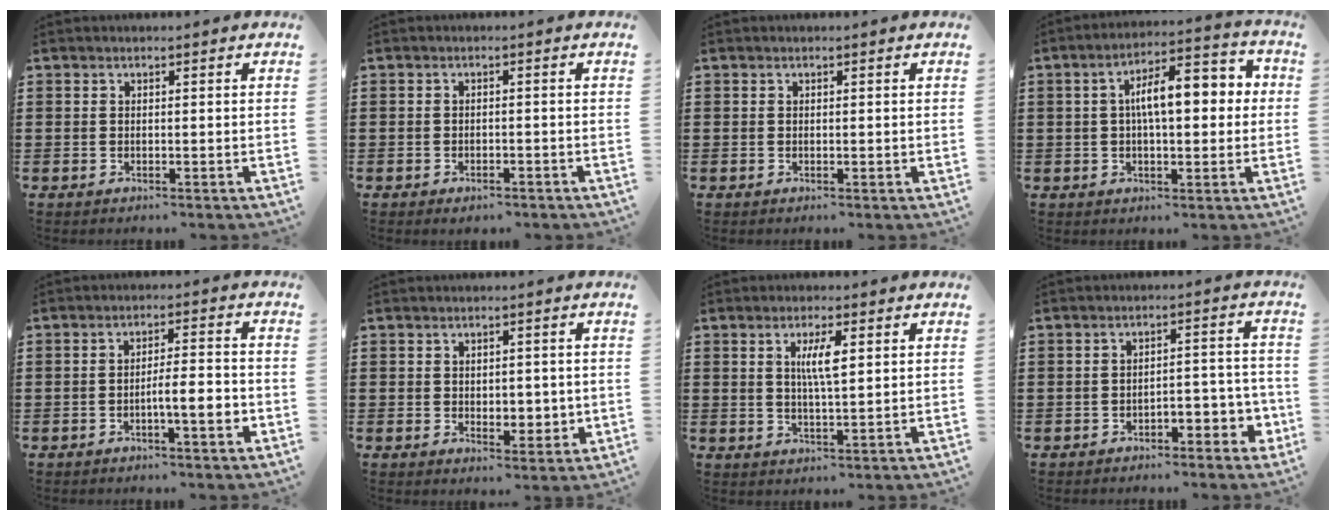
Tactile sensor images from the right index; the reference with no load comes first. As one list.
[{"total": 1.3, "force": [-1.2, 0.4, 0.3], "torque": [-0.009, 0.001, -0.025]}, {"total": 0.0}, {"total": 9.0, "force": [0.9, 3.8, 8.1], "torque": [-0.128, 0.006, 0.007]}, {"total": 5.1, "force": [-1.9, 0.9, 4.7], "torque": [-0.080, 0.001, -0.032]}, {"total": 3.1, "force": [0.3, 2.3, 2.1], "torque": [-0.030, 0.004, 0.001]}, {"total": 4.3, "force": [1.2, 0.9, 4.0], "torque": [-0.083, 0.007, 0.018]}, {"total": 3.7, "force": [-2.4, 1.7, 2.3], "torque": [-0.040, 0.012, -0.046]}]